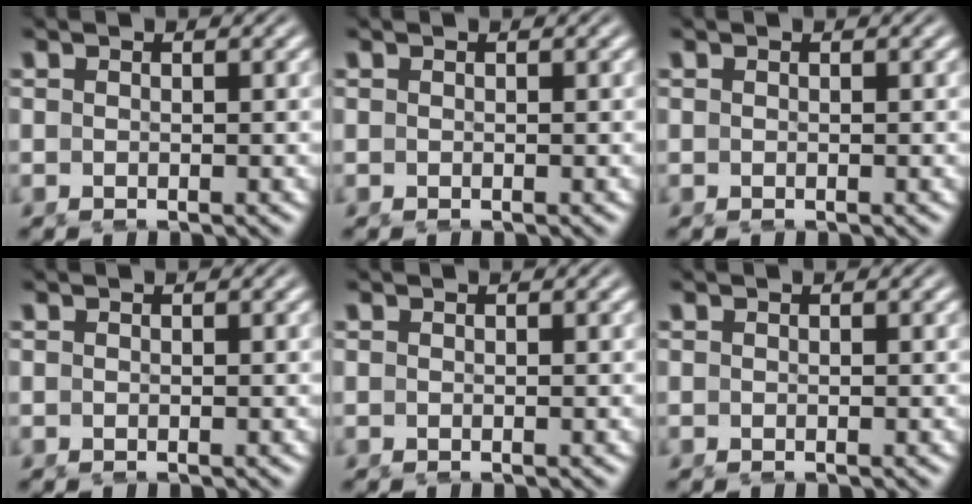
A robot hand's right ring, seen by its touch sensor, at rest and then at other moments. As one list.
[{"total": 0.0}, {"total": 0.0}, {"total": 0.0}, {"total": 0.0}, {"total": 0.0}]